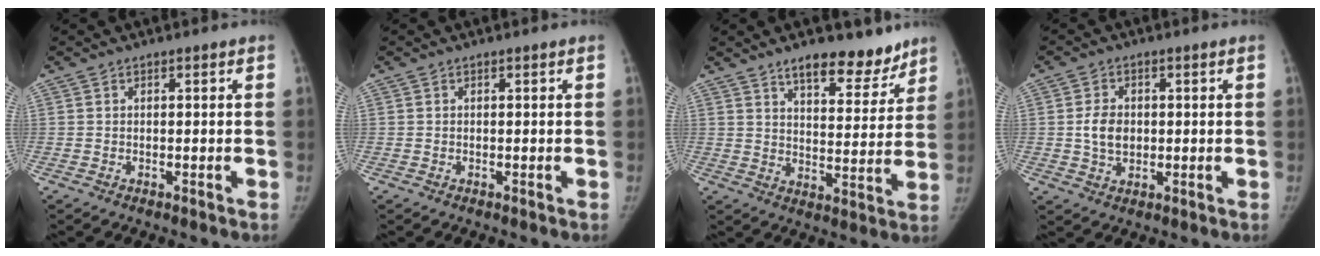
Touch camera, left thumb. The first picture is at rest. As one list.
[{"total": 0.0}, {"total": 12.4, "force": [9.4, 5.1, 6.3], "torque": [-0.047, -0.063, 0.142]}, {"total": 5.1, "force": [0.2, 3.8, 3.5], "torque": [-0.053, -0.001, 0.007]}]